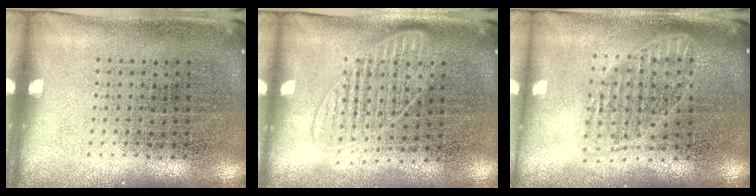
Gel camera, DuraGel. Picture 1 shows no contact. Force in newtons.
{"total": 1.2, "press": 1.1, "slide": 0.4}
{"total": 1.7, "press": 1.5, "slide": 0.9}